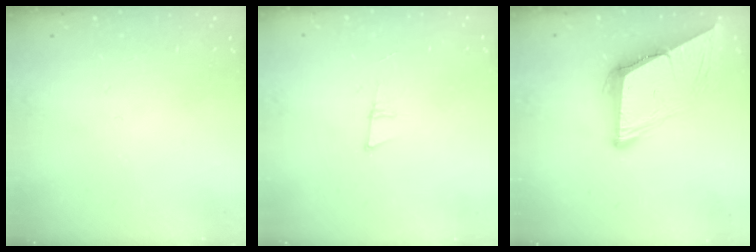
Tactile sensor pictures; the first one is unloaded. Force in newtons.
{"total": 5.4, "press": 4.6, "slide": 2.7}
{"total": 9.4, "press": 9.3, "slide": 1.1}